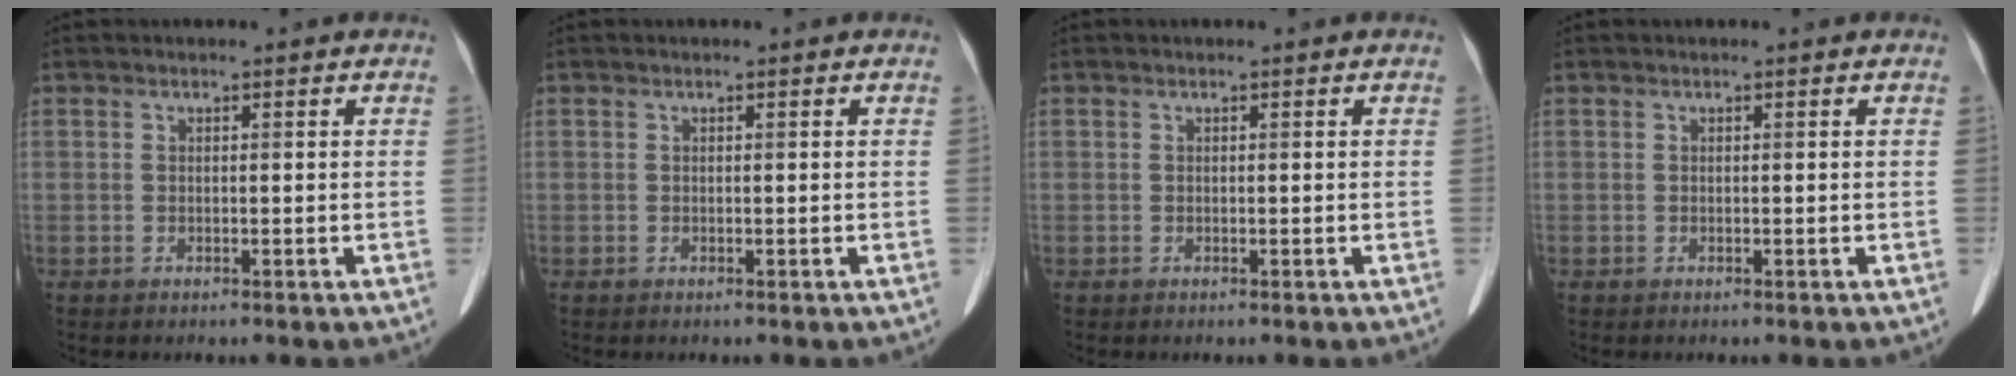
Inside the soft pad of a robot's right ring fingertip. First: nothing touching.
{"total": 0.0}
{"total": 0.0}
{"total": 0.0}